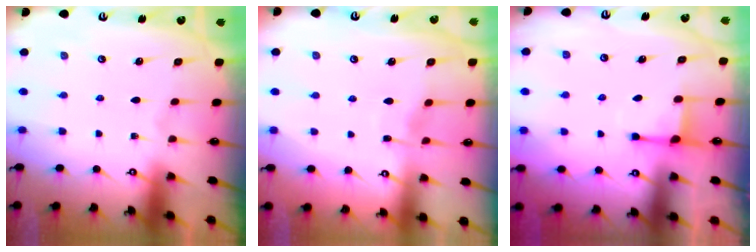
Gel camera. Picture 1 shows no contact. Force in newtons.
{"total": 3.6, "press": 3.6, "slide": 0.4}
{"total": 2.3, "press": 2.2, "slide": 0.6}